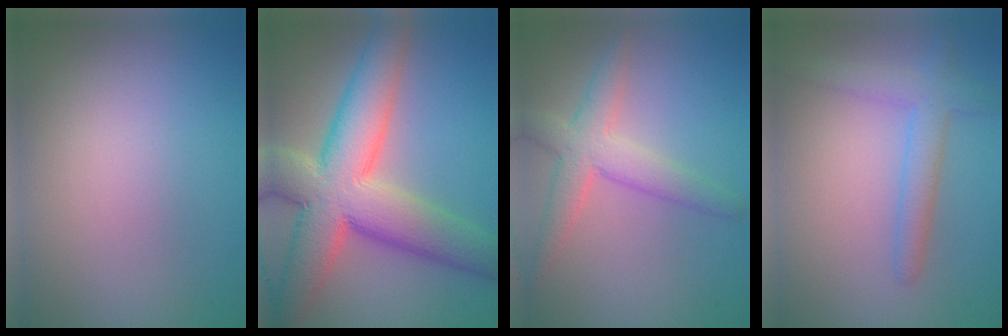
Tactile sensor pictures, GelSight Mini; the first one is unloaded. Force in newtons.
{"total": 11.8, "press": 11.8, "slide": 0.9}
{"total": 4.2, "press": 4.2, "slide": 0.4}
{"total": 3.2, "press": 3.2, "slide": 0.1}